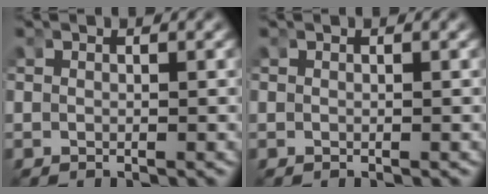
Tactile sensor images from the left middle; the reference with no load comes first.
{"total": 0.0}